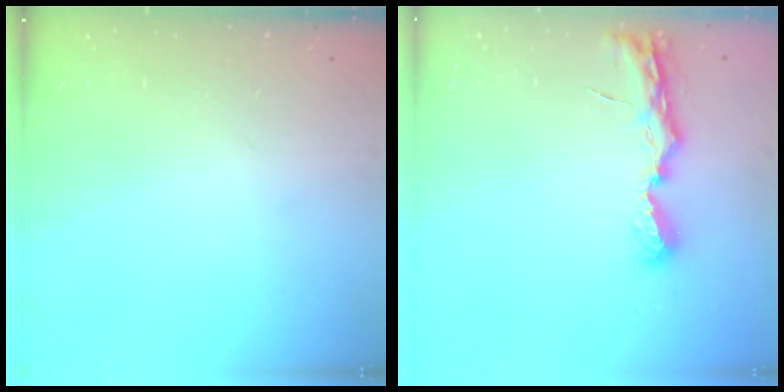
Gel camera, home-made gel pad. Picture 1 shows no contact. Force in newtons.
{"total": 7.5, "press": 7.5, "slide": 0.4}